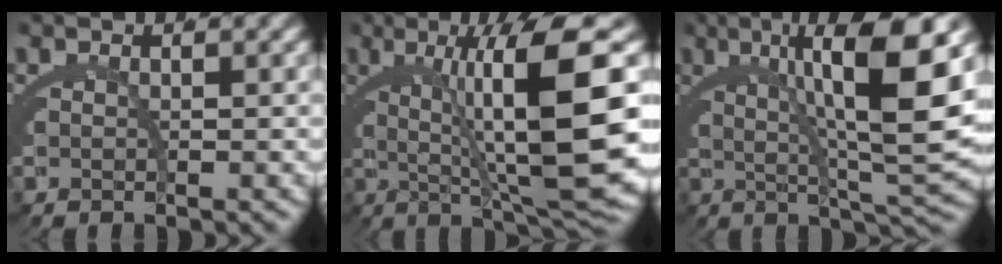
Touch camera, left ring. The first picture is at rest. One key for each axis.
{"total": 14.0, "fx": 2.1, "fy": 2.8, "fz": 13.5, "tx": -0.172, "ty": 0.016, "tz": 0.039}
{"total": 12.0, "fx": 3.8, "fy": 1.6, "fz": 11.2, "tx": -0.137, "ty": 0.021, "tz": 0.056}